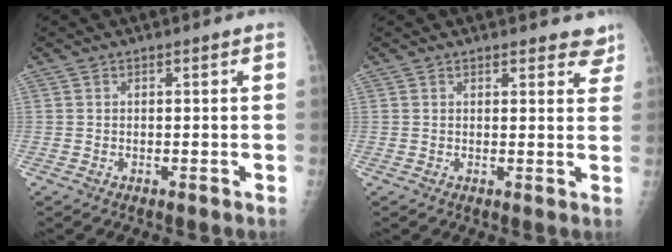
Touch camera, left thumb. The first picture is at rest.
{"total": 5.2, "force": [4.4, 1.8, 2.1], "torque": [0.008, -0.019, 0.041]}